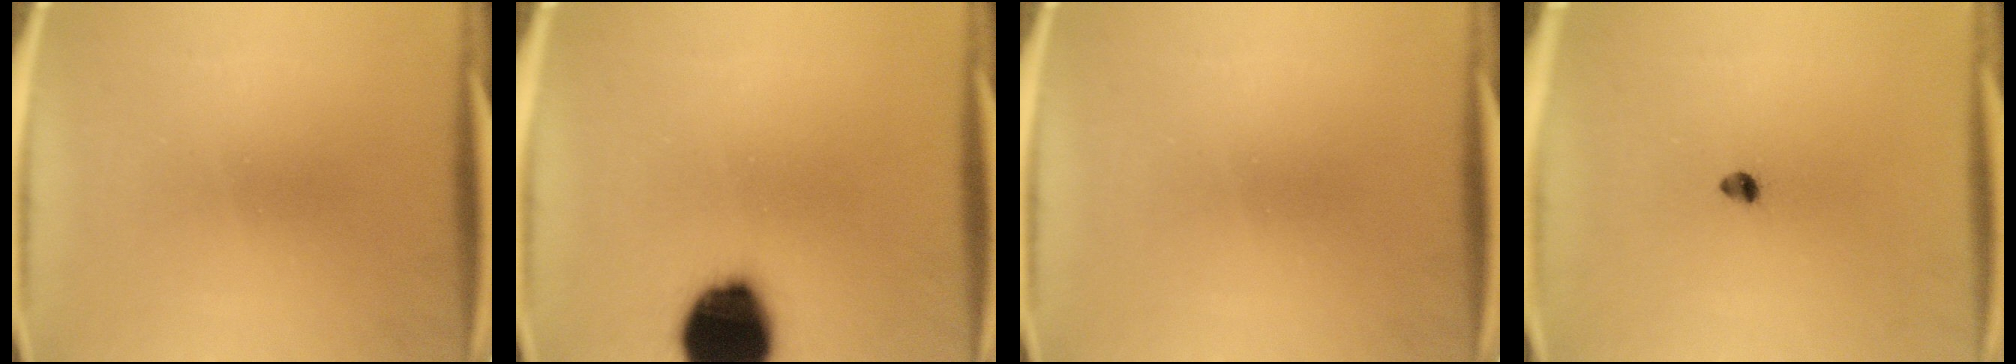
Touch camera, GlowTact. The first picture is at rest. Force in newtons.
{"total": 19.8}
{"total": 0.0}
{"total": 1.7}